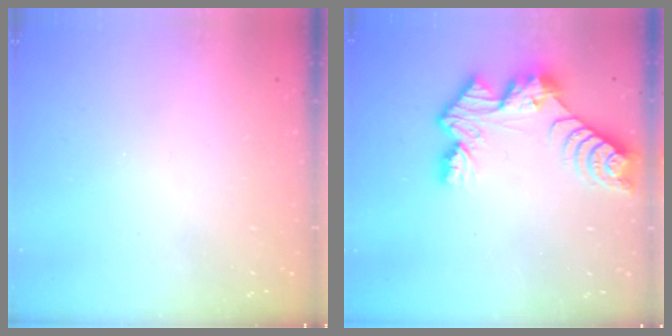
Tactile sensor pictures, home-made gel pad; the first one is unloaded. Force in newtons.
{"total": 10.3, "press": 10.3, "slide": 1.0}